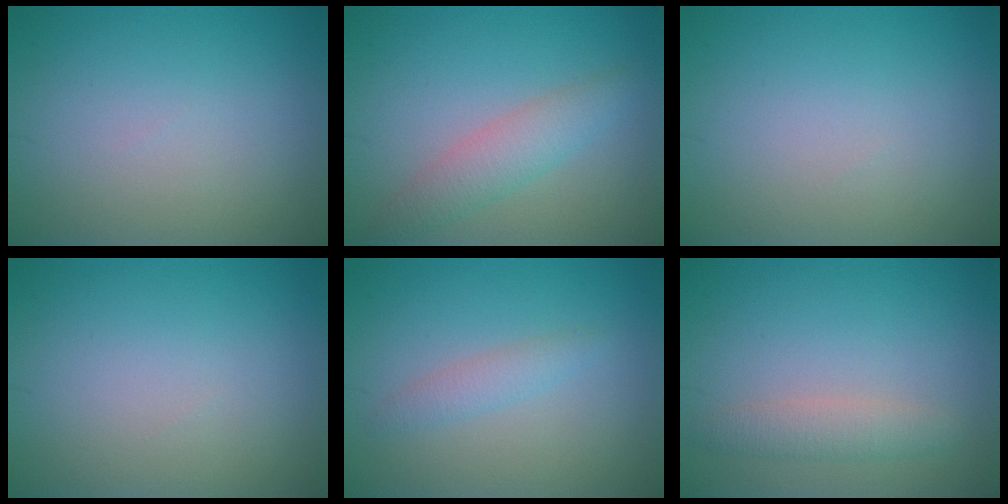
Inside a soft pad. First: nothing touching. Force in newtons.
{"total": 3.0, "press": 3.0, "slide": 0.1}
{"total": 0.0}
{"total": 0.0}
{"total": 1.5, "press": 1.5, "slide": 0.1}
{"total": 2.1, "press": 2.1, "slide": 0.0}